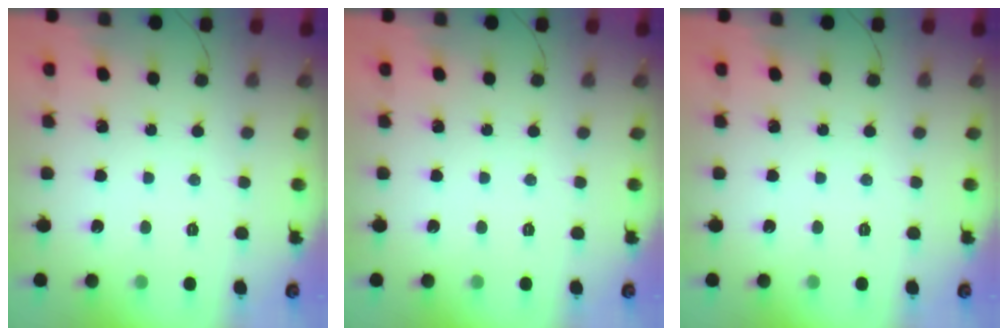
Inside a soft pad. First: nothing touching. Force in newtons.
{"total": 0.0}
{"total": 0.0}